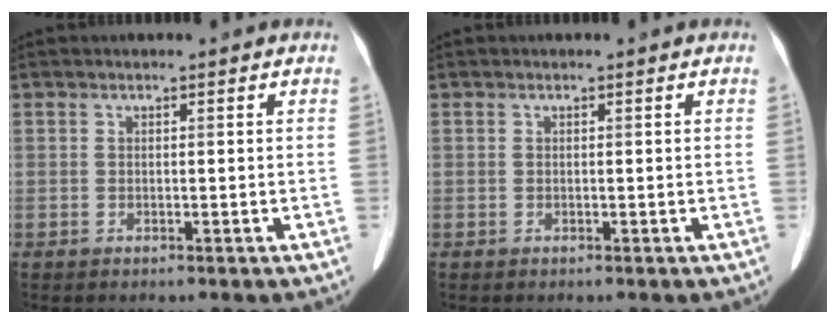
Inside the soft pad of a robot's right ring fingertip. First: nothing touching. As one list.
[{"total": 0.0}]